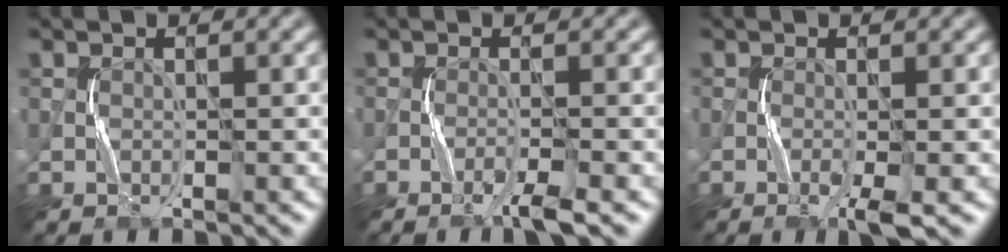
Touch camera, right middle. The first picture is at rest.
{"total": 1.9, "force": [-1.4, -0.3, 1.2], "torque": [-0.019, 0.009, -0.032]}
{"total": 2.0, "force": [-1.0, -0.1, 1.7], "torque": [-0.035, -0.001, -0.022]}